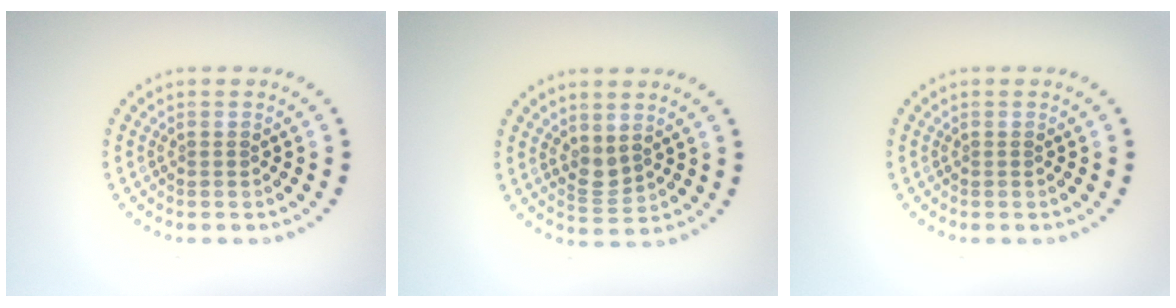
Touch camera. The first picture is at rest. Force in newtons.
{"total": 1.8, "press": 1.5, "slide": 1.0}
{"total": 0.0}